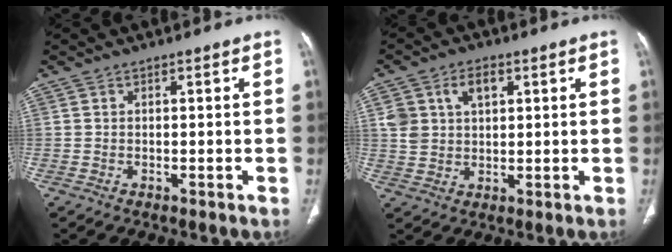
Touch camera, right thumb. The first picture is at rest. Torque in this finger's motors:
{"motor_torque": [0.58, 1.46, 0.84, 0.59, 0.00]}